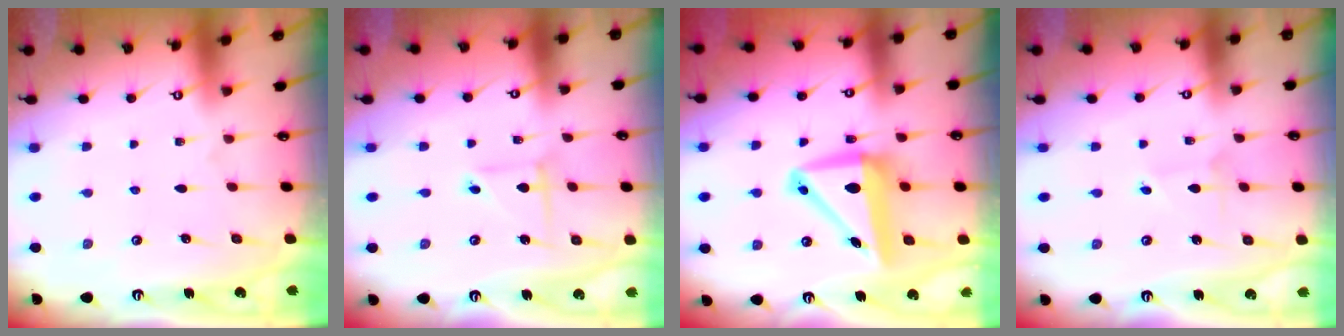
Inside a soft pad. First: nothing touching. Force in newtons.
{"total": 3.4, "press": 3.4, "slide": 0.3}
{"total": 10.9, "press": 10.5, "slide": 2.6}
{"total": 2.0, "press": 2.0, "slide": 0.2}